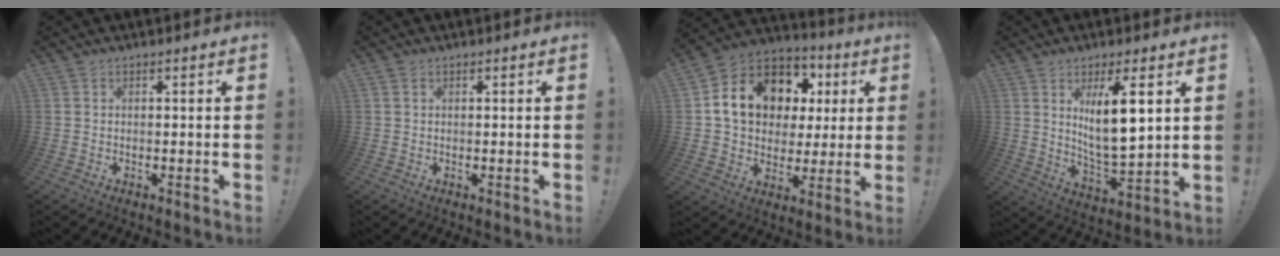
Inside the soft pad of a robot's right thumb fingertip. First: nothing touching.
{"total": 0.8, "force": [0.4, 0.6, 0.3], "torque": [-0.009, 0.002, 0.008]}
{"total": 17.3, "force": [6.0, 12.9, 9.8], "torque": [-0.155, -0.019, 0.128]}
{"total": 12.2, "force": [4.7, 3.2, 10.8], "torque": [-0.182, -0.027, 0.073]}